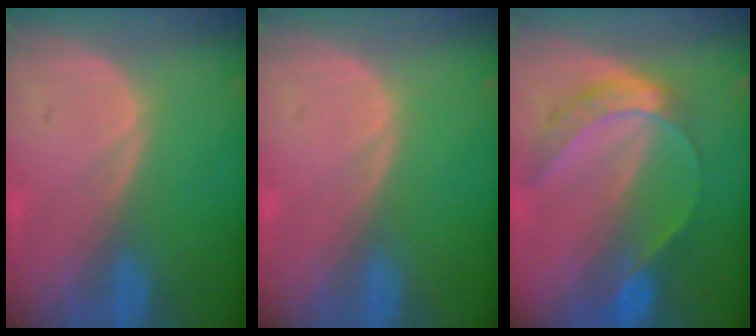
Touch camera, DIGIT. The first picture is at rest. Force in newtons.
{"total": 0.0}
{"total": 6.9, "press": 5.7, "slide": 3.9}